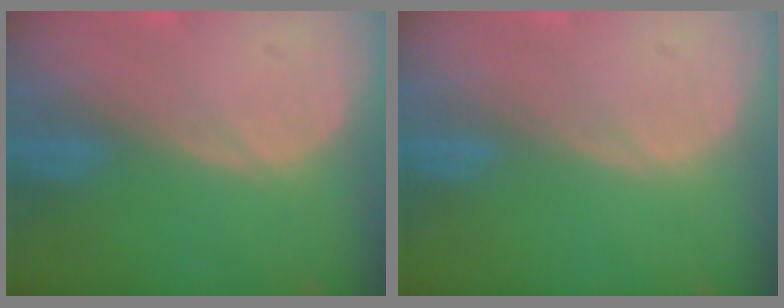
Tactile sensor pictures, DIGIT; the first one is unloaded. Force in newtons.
{"total": 0.0}